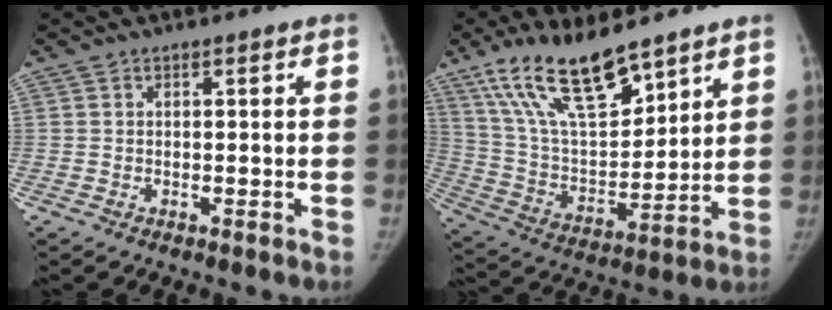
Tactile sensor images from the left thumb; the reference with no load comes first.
{"total": 18.7, "force": [12.9, 6.8, 11.9], "torque": [-0.183, -0.063, 0.249]}